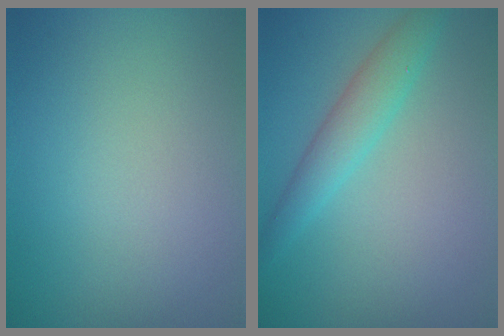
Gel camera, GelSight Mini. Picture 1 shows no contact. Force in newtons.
{"total": 2.9, "press": 2.9, "slide": 0.0}